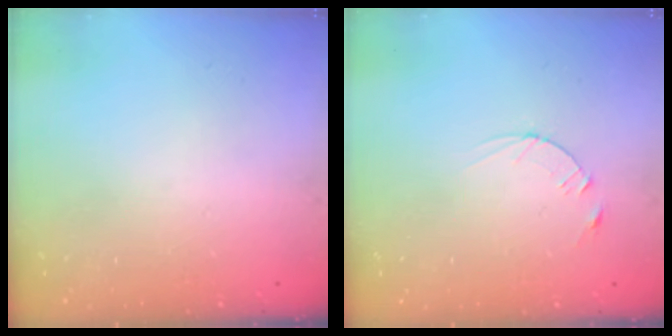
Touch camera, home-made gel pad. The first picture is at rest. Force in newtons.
{"total": 2.5, "press": 2.5, "slide": 0.3}